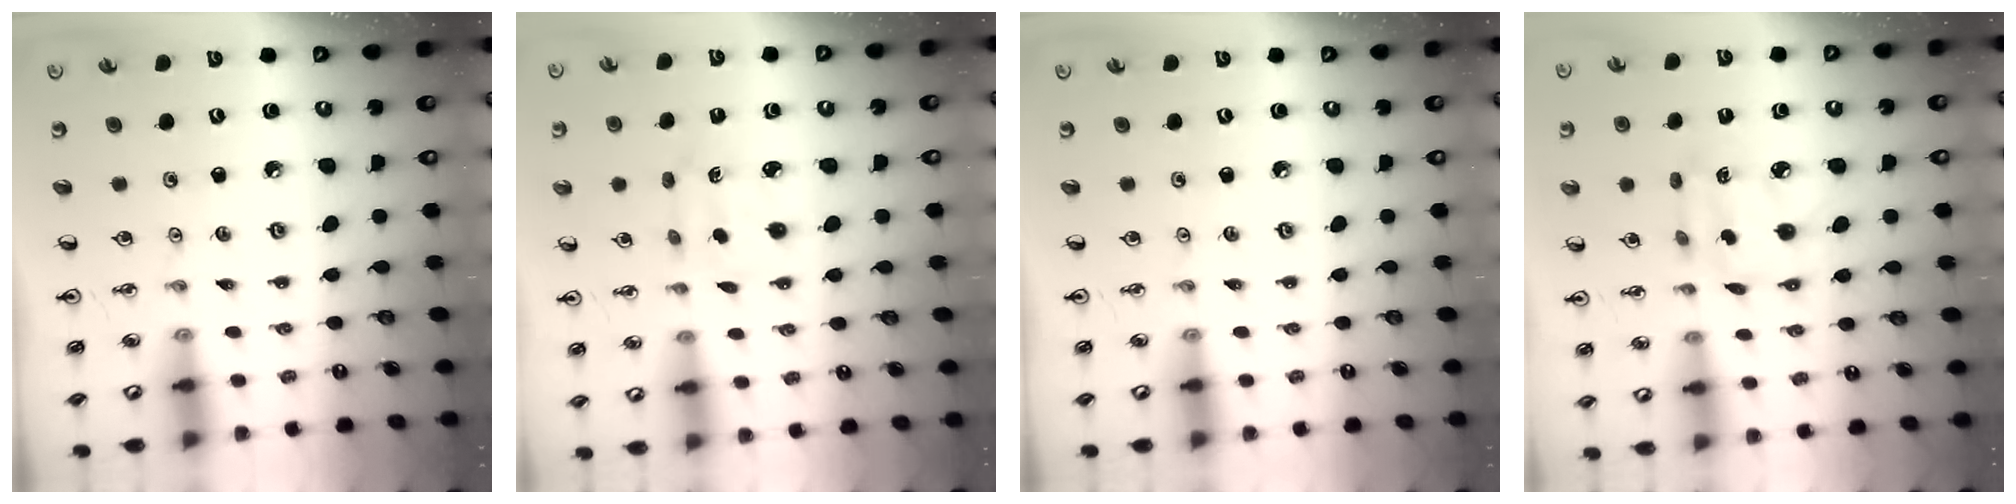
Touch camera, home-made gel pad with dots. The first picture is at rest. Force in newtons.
{"total": 2.6, "press": 2.5, "slide": 0.3}
{"total": 0.0}
{"total": 4.4, "press": 4.4, "slide": 0.2}